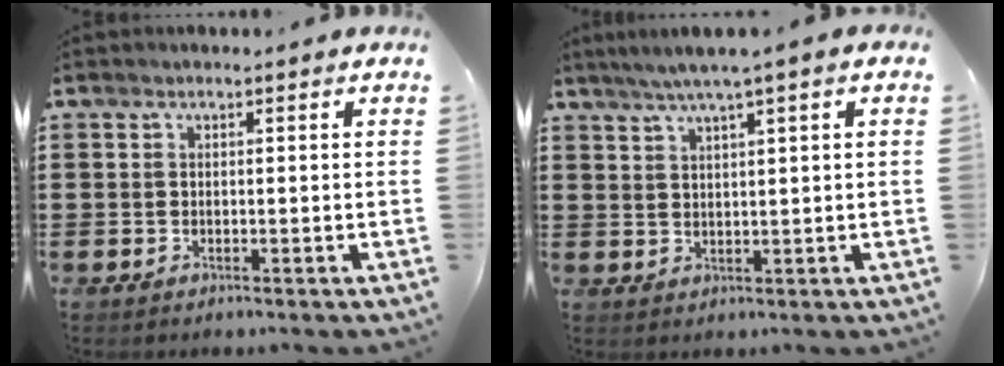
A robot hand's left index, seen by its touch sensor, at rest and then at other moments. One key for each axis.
{"total": 3.0, "fx": 1.8, "fy": -0.2, "fz": 2.5, "tx": -0.049, "ty": 0.000, "tz": 0.030}